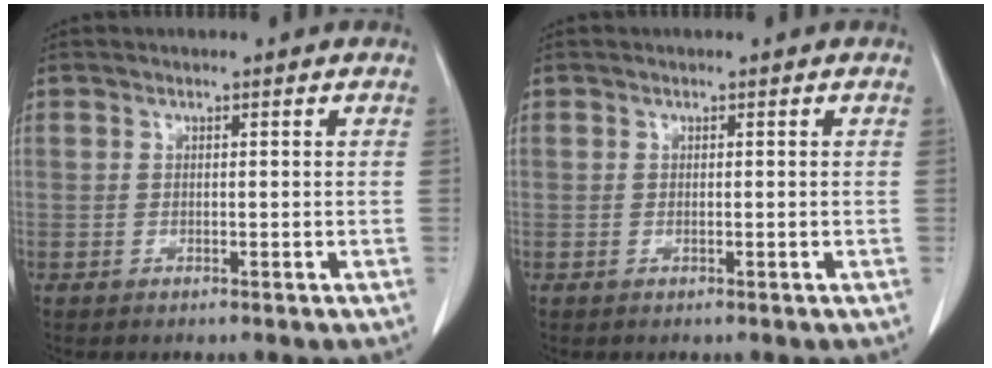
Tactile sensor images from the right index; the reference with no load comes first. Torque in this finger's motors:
{"motor_torque": [0.08, -0.20, 0.03, 0.01]}